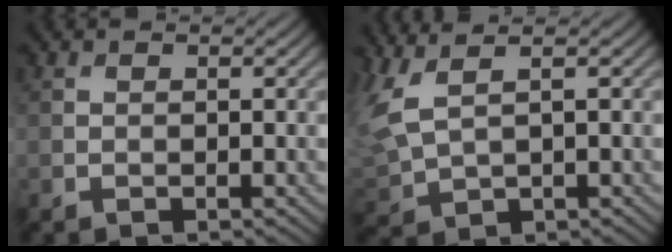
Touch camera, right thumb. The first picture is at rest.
{"total": 7.6, "force": [3.0, 3.5, 6.0], "torque": [-0.189, 0.004, 0.071]}